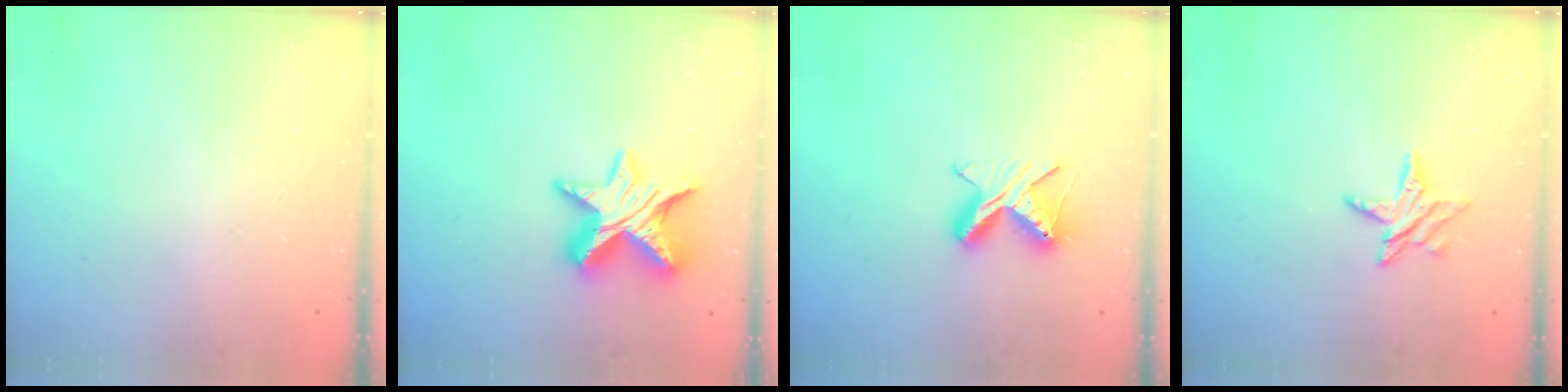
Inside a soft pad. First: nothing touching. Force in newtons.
{"total": 13.3, "press": 13.3, "slide": 1.0}
{"total": 8.1, "press": 8.1, "slide": 0.6}
{"total": 7.0, "press": 7.0, "slide": 0.4}